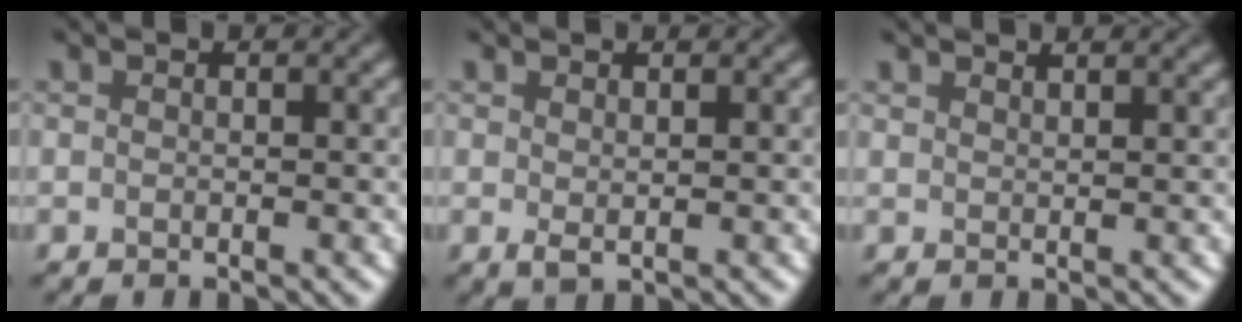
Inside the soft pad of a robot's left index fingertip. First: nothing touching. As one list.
[{"total": 0.9, "force": [0.4, 0.2, 0.7], "torque": [-0.017, -0.005, 0.011]}, {"total": 1.9, "force": [1.9, 0.2, 0.4], "torque": [-0.004, 0.005, 0.030]}]